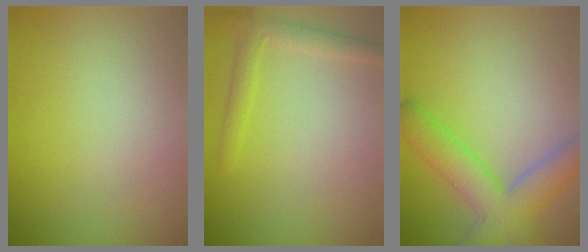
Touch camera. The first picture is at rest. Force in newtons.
{"total": 2.0, "press": 2.0, "slide": 0.1}
{"total": 6.3, "press": 6.2, "slide": 0.4}